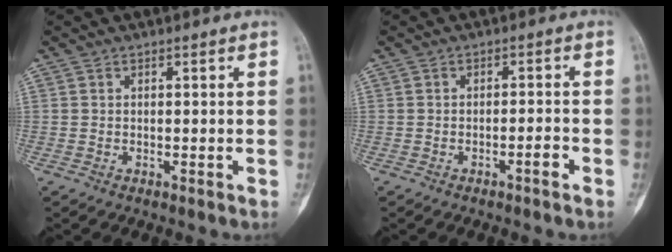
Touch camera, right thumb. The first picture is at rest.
{"total": 2.3, "force": [-1.3, 0.3, 1.9], "torque": [-0.032, 0.011, -0.023]}